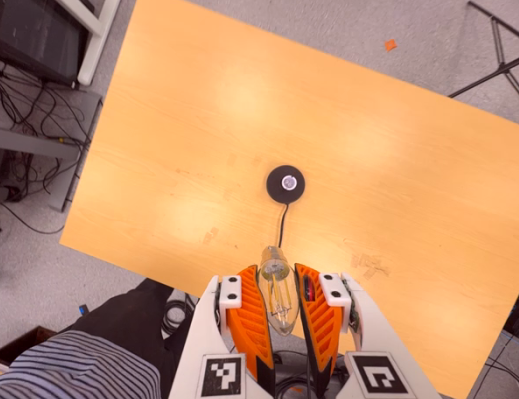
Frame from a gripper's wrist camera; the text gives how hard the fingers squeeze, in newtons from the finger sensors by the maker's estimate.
{"total": 21.4, "left": 24.8, "right": 18.0}